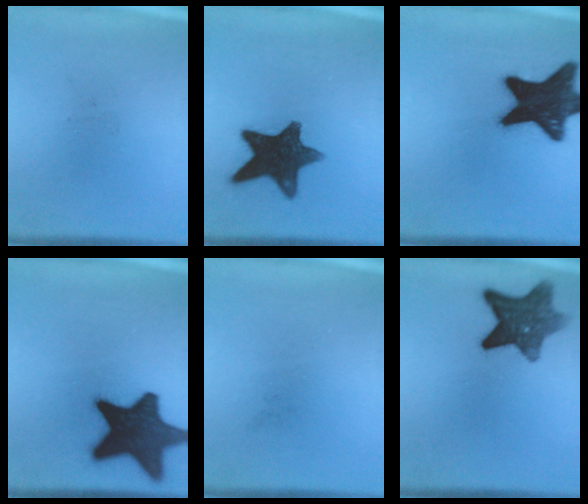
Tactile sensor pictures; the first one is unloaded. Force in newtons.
{"total": 14.1}
{"total": 19.5}
{"total": 18.2}
{"total": 0.0}
{"total": 9.7}